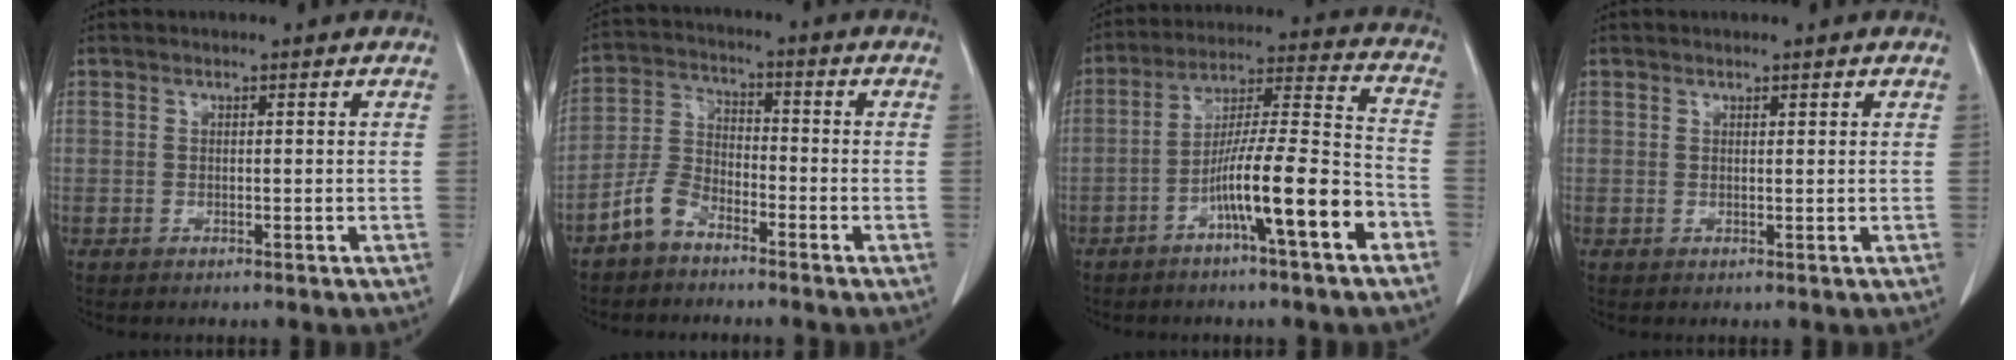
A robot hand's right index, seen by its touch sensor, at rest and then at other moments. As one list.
[{"total": 6.8, "force": [-4.7, 3.6, 3.3], "torque": [-0.087, 0.012, -0.098]}, {"total": 14.4, "force": [-6.5, 0.7, 12.8], "torque": [-0.218, 0.009, -0.109]}, {"total": 0.9, "force": [0.6, 0.5, 0.6], "torque": [-0.014, 0.003, 0.010]}]